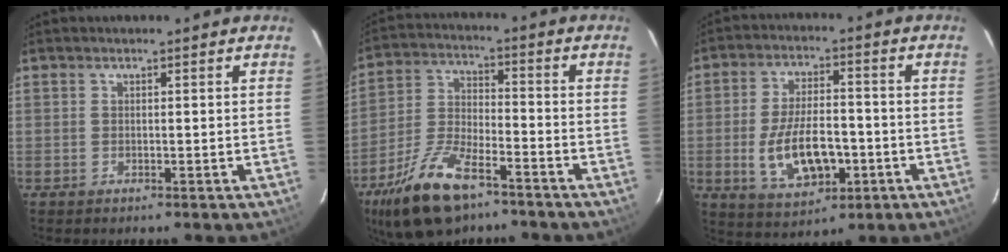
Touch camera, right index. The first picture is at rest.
{"total": 15.2, "force": [-10.2, 5.9, 9.5], "torque": [-0.210, -0.015, -0.192]}
{"total": 12.1, "force": [-3.3, 6.1, 9.9], "torque": [-0.197, -0.005, -0.042]}